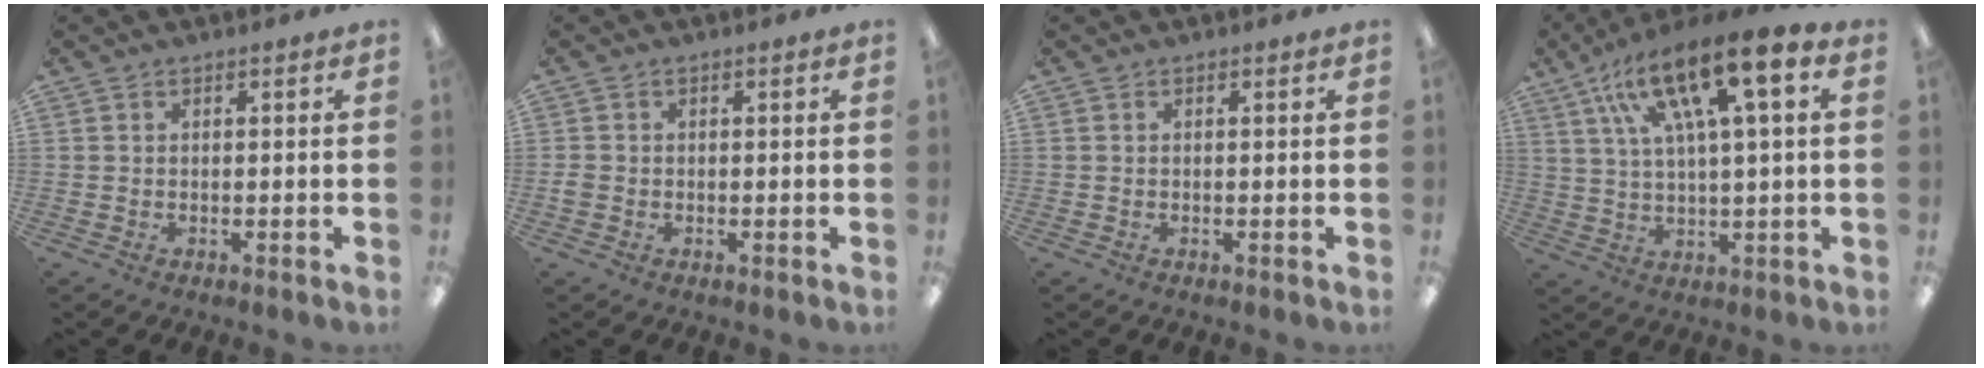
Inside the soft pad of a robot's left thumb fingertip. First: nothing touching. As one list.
[{"total": 1.5, "force": [-0.4, 1.2, 0.8], "torque": [-0.013, 0.004, -0.007]}, {"total": 0.0}, {"total": 16.5, "force": [8.3, 4.7, 13.5], "torque": [-0.247, -0.027, 0.136]}]